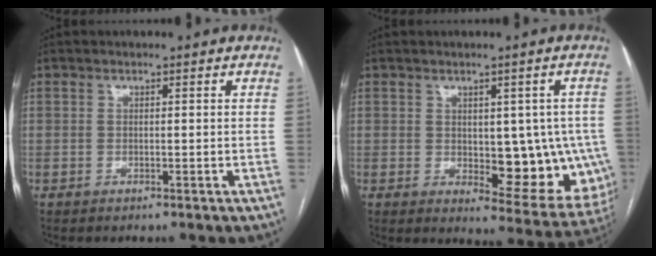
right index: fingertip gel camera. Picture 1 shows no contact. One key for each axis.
{"total": 12.0, "fx": -0.8, "fy": 5.7, "fz": 10.5, "tx": -0.103, "ty": 0.003, "tz": 0.005}